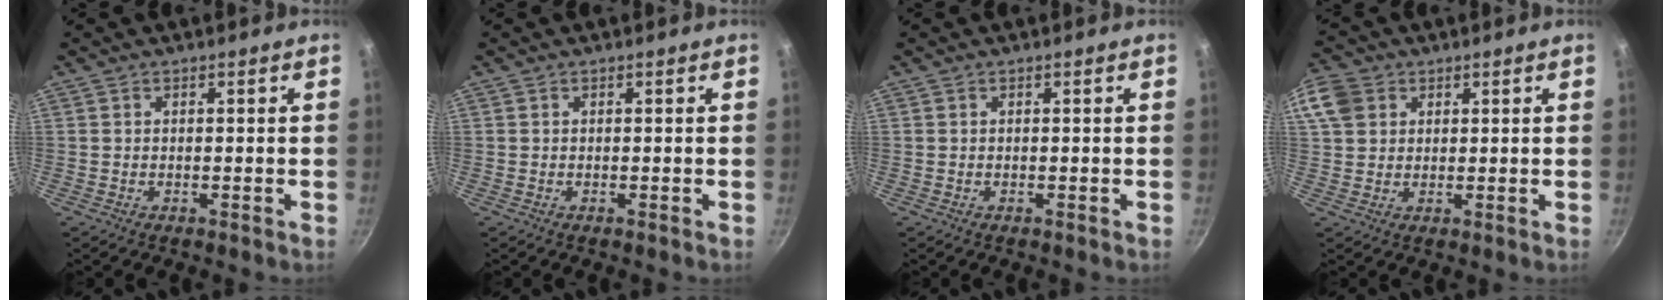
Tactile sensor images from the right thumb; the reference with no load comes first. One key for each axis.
{"total": 0.0}
{"total": 0.0}
{"total": 8.7, "fx": 3.3, "fy": 6.9, "fz": 4.0, "tx": -0.079, "ty": 0.005, "tz": 0.057}